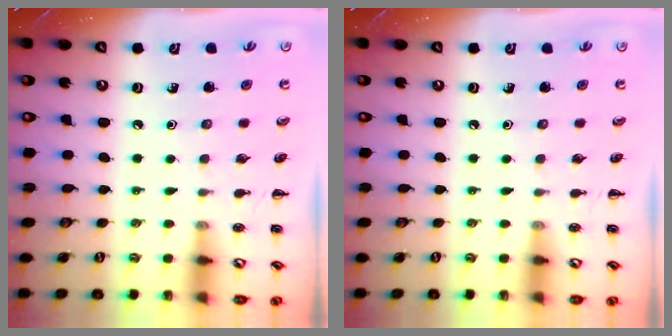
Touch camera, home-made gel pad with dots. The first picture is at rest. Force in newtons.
{"total": 0.0}